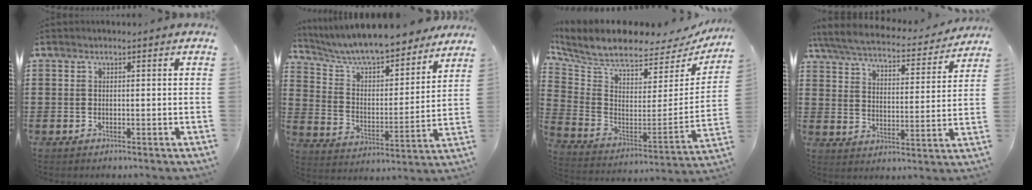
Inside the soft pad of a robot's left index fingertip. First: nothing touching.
{"total": 7.4, "force": [7.1, 0.6, 2.0], "torque": [-0.073, -0.056, 0.121]}
{"total": 7.5, "force": [6.5, 1.7, 3.2], "torque": [-0.098, -0.062, 0.112]}
{"total": 5.5, "force": [5.1, 0.4, 2.0], "torque": [-0.064, -0.033, 0.084]}